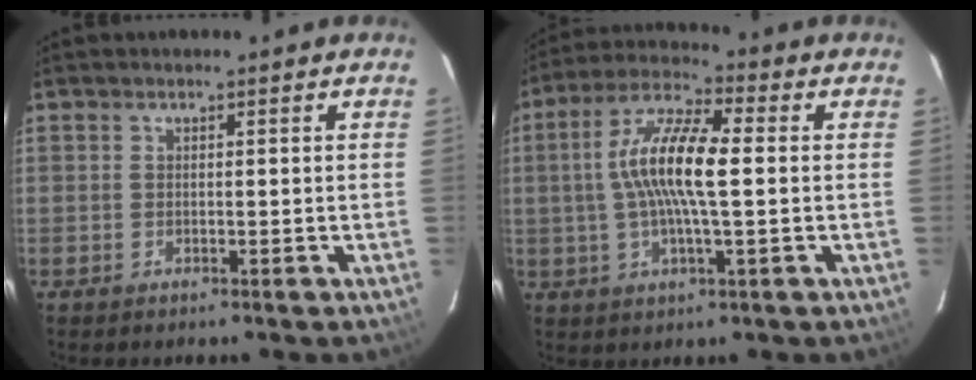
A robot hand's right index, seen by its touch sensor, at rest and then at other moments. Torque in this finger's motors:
{"motor_torque": [1.26, -0.49, 0.83, 0.21]}